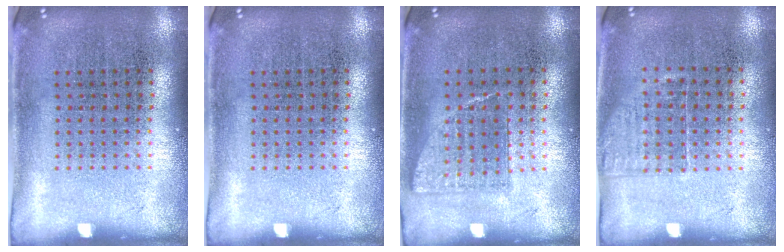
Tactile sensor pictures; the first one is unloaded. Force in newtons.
{"total": 0.0}
{"total": 0.8, "press": 0.8, "slide": 0.1}
{"total": 1.2, "press": 1.0, "slide": 0.7}